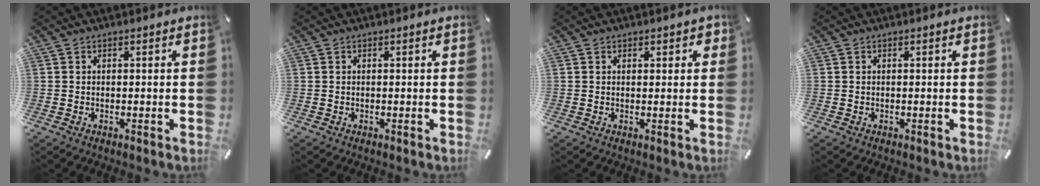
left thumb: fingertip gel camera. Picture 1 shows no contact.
{"total": 0.0}
{"total": 1.3, "force": [0.7, 1.0, 0.6], "torque": [-0.004, 0.002, 0.009]}
{"total": 0.0}